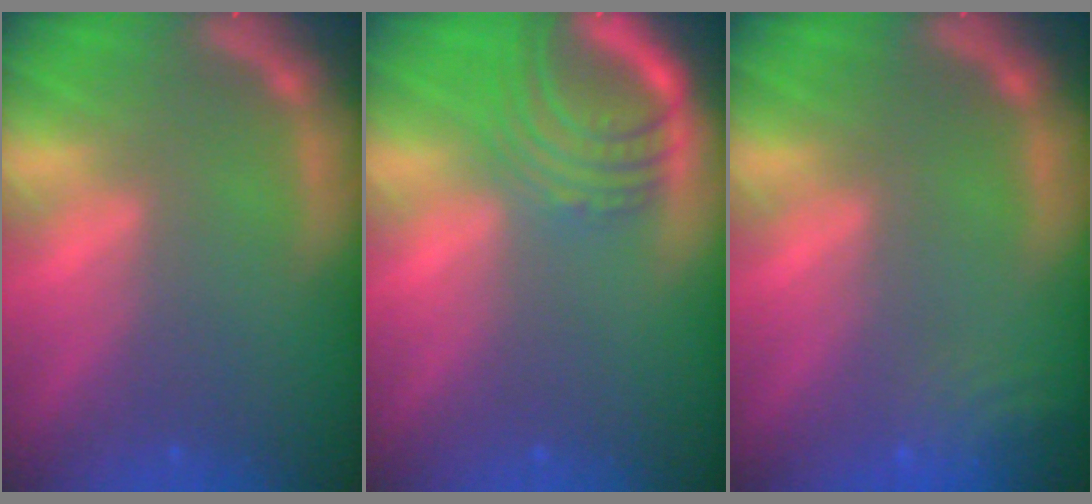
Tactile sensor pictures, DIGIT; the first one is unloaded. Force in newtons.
{"total": 6.5}
{"total": 4.6}